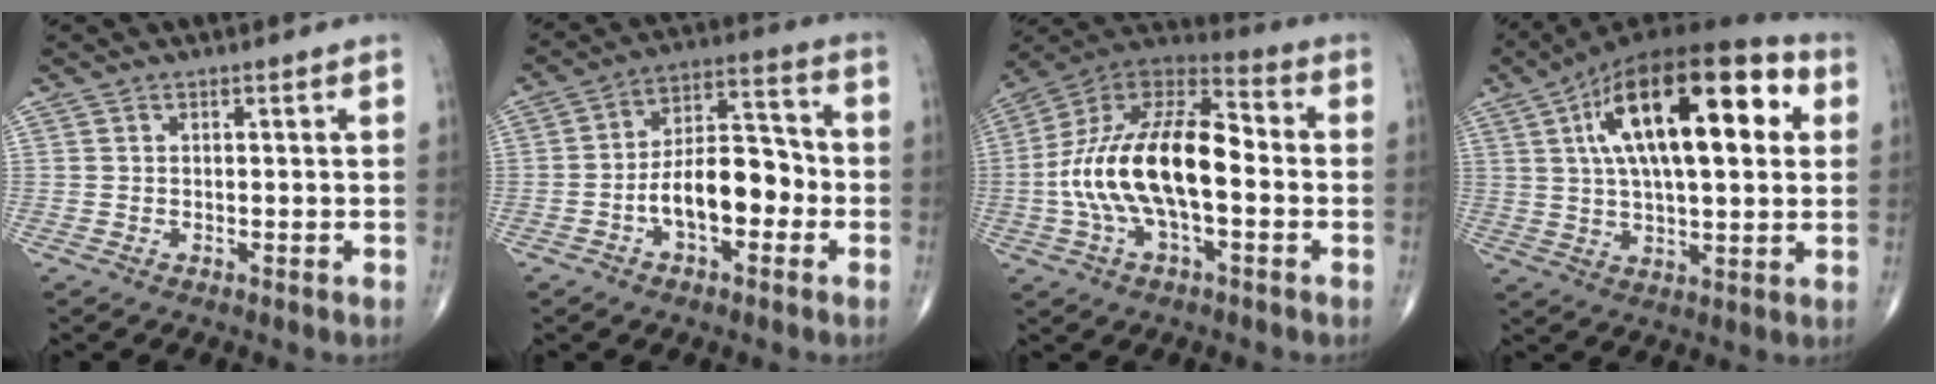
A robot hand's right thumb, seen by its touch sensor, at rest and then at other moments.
{"total": 12.5, "force": [-3.4, 6.6, 10.1], "torque": [-0.146, 0.045, -0.064]}
{"total": 21.0, "force": [-2.3, 9.8, 18.4], "torque": [-0.342, 0.043, -0.046]}
{"total": 24.9, "force": [6.9, 10.1, 21.8], "torque": [-0.347, 0.016, 0.100]}